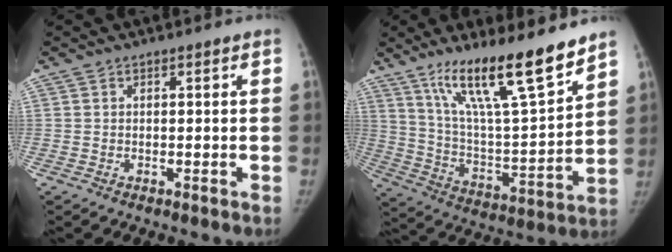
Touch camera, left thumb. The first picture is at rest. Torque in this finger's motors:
{"motor_torque": [0.73, -0.32, 1.44, -1.33, 0.12]}